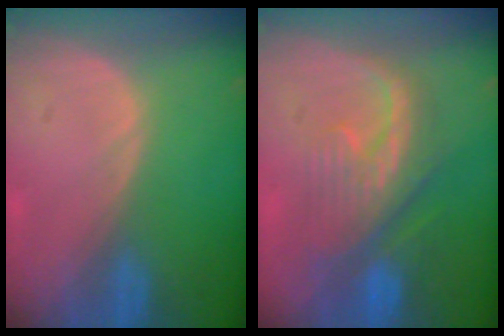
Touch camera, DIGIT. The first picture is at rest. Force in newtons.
{"total": 8.5, "press": 8.3, "slide": 1.5}